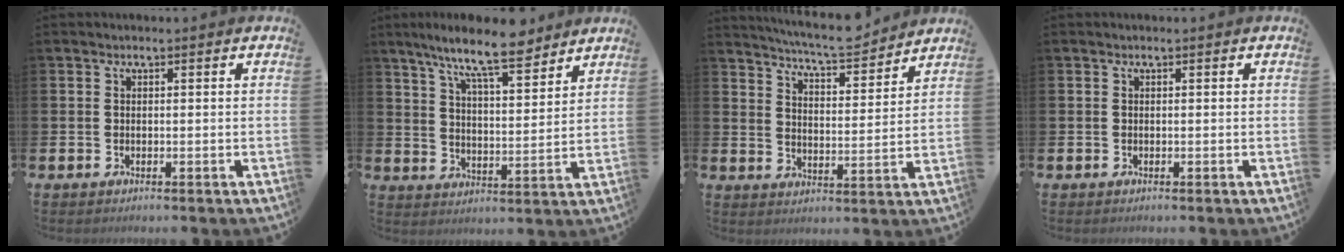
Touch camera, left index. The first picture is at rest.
{"total": 10.4, "force": [9.0, 1.9, 4.9], "torque": [-0.103, -0.042, 0.157]}
{"total": 7.0, "force": [6.9, 0.3, 1.4], "torque": [-0.040, -0.049, 0.121]}
{"total": 0.0}